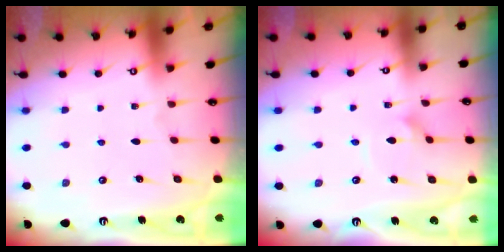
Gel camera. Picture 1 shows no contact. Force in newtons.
{"total": 1.8, "press": 1.8, "slide": 0.2}